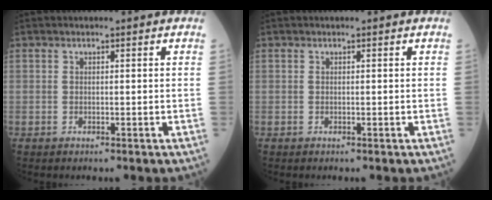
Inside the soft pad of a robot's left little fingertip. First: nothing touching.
{"total": 0.0}